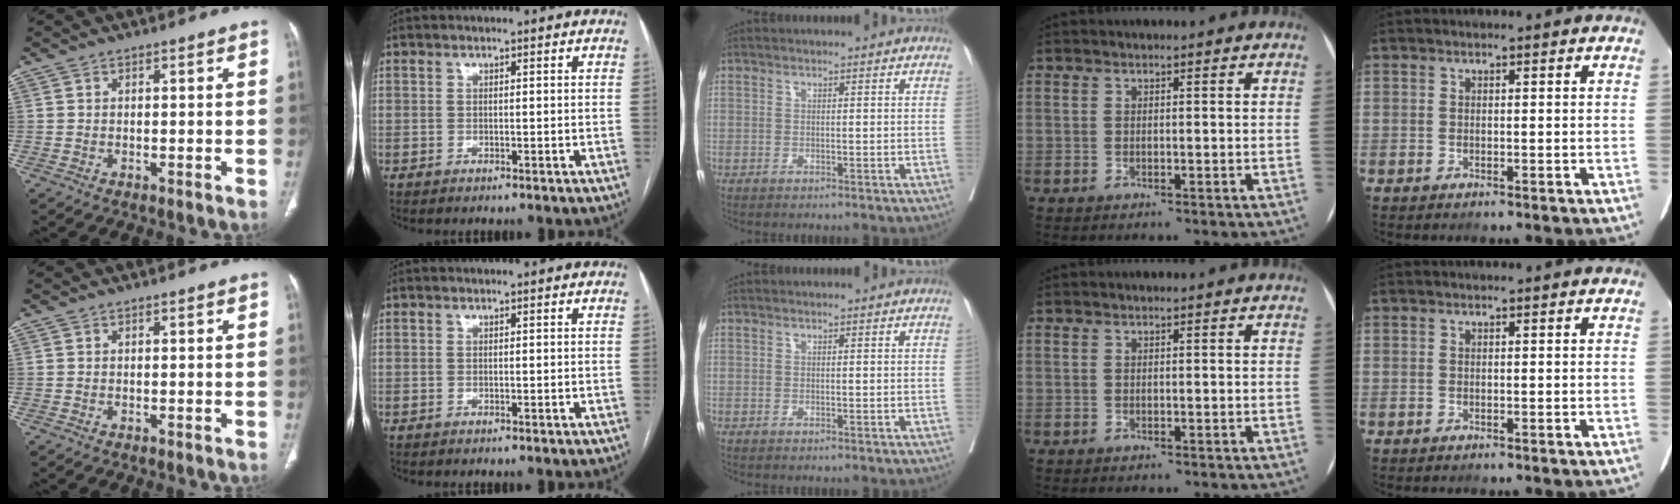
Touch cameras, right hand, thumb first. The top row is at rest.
{}